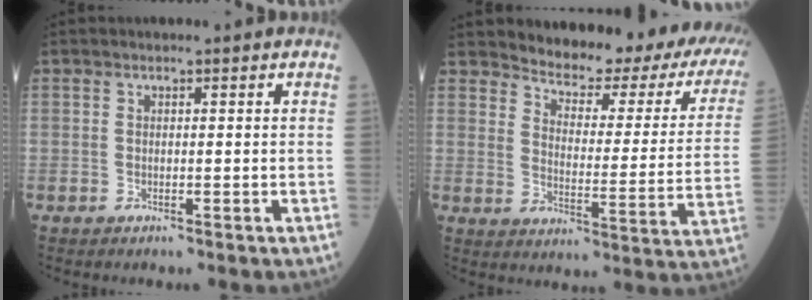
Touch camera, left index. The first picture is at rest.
{"total": 19.6, "force": [17.1, 4.5, 8.3], "torque": [-0.092, -0.047, 0.196]}